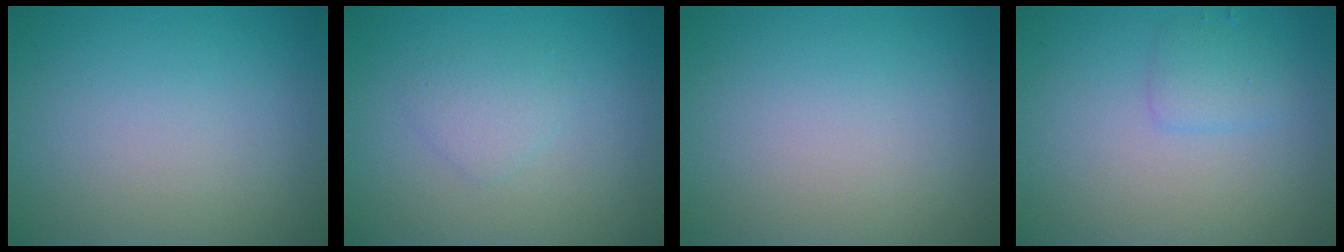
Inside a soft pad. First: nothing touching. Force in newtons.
{"total": 1.5, "press": 1.5, "slide": 0.0}
{"total": 0.0}
{"total": 1.5, "press": 1.5, "slide": 0.2}